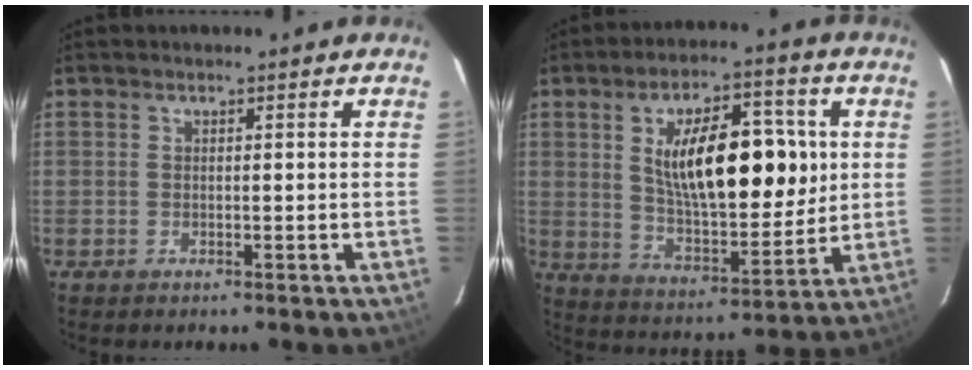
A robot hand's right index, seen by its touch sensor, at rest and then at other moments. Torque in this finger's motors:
{"motor_torque": [1.08, 0.57, 1.05, 0.21]}